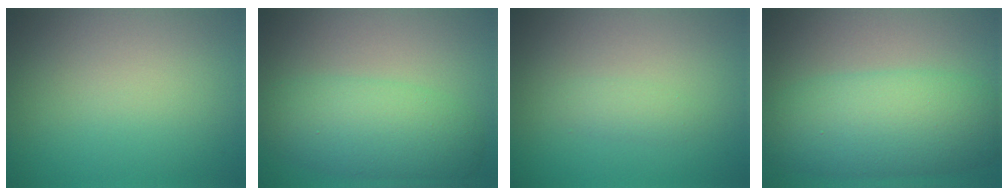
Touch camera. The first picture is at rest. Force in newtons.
{"total": 5.5, "press": 5.5, "slide": 0.1}
{"total": 1.0, "press": 1.0, "slide": 0.1}
{"total": 7.8, "press": 7.8, "slide": 0.2}